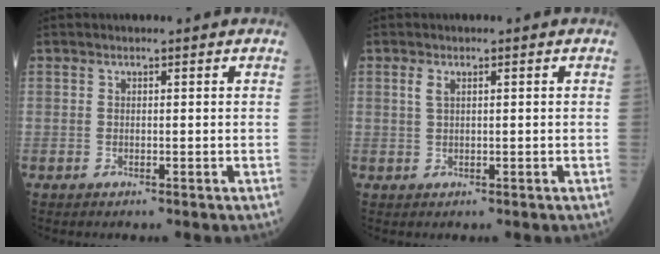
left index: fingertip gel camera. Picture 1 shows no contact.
{"total": 1.3, "force": [0.5, 0.4, 1.2], "torque": [-0.028, 0.003, 0.011]}